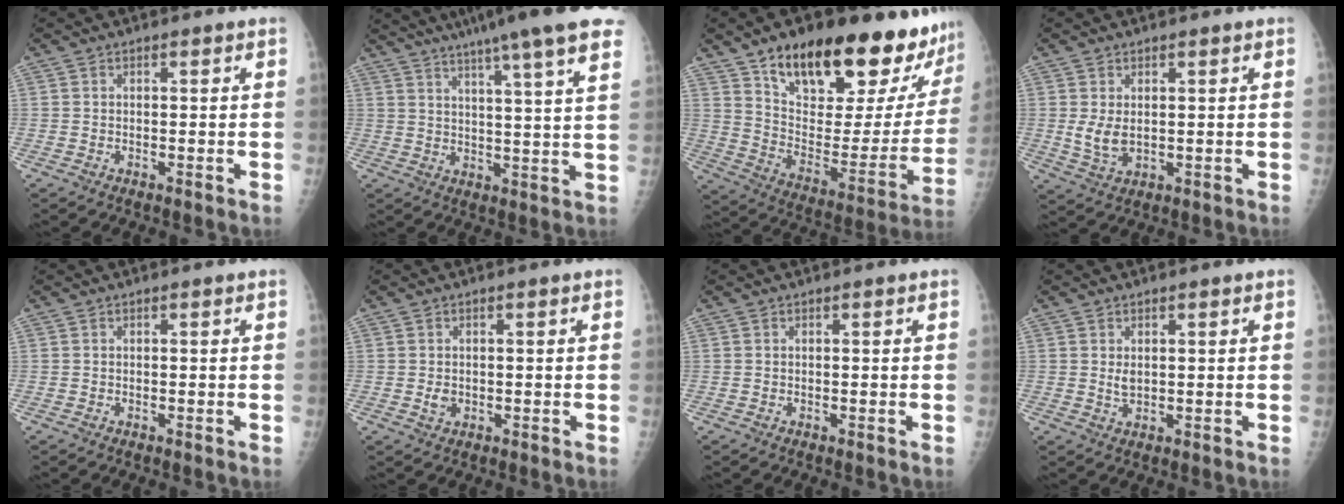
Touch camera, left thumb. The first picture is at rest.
{"total": 17.5, "force": [12.5, 0.9, 12.2], "torque": [-0.171, -0.019, 0.158]}
{"total": 29.7, "force": [20.3, 10.2, 19.1], "torque": [-0.248, -0.070, 0.310]}
{"total": 4.1, "force": [0.6, 2.4, 3.3], "torque": [-0.059, -0.010, 0.021]}
{"total": 0.0}
{"total": 1.7, "force": [-0.1, 1.3, 1.0], "torque": [-0.012, 0.000, 0.002]}
{"total": 0.0}
{"total": 1.9, "force": [0.6, 1.0, 1.5], "torque": [-0.022, -0.005, 0.014]}